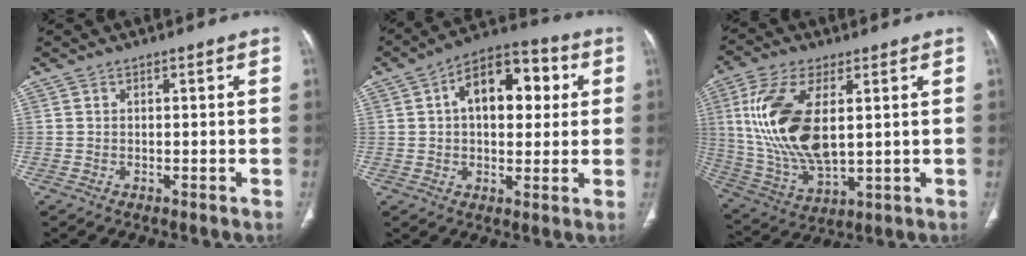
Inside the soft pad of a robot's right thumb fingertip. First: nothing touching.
{"total": 14.8, "force": [3.4, 8.7, 11.5], "torque": [-0.138, 0.021, 0.046]}
{"total": 18.4, "force": [3.4, 8.8, 15.8], "torque": [-0.332, -0.016, 0.076]}